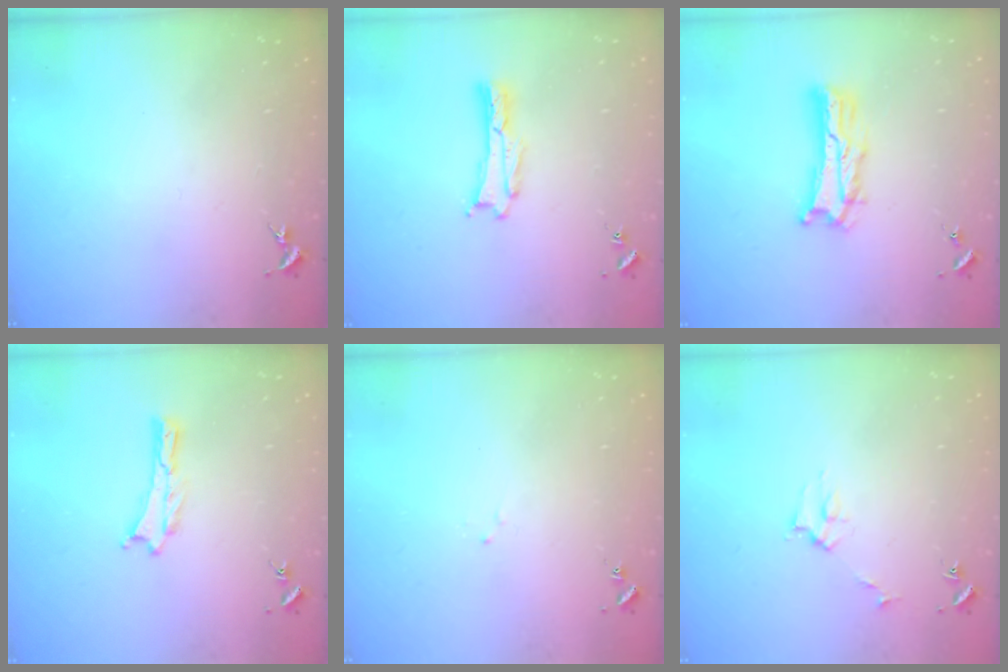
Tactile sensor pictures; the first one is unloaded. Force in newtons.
{"total": 0.0}
{"total": 5.1, "press": 5.1, "slide": 0.5}
{"total": 0.0}
{"total": 1.1, "press": 1.0, "slide": 0.2}
{"total": 2.7, "press": 2.7, "slide": 0.3}